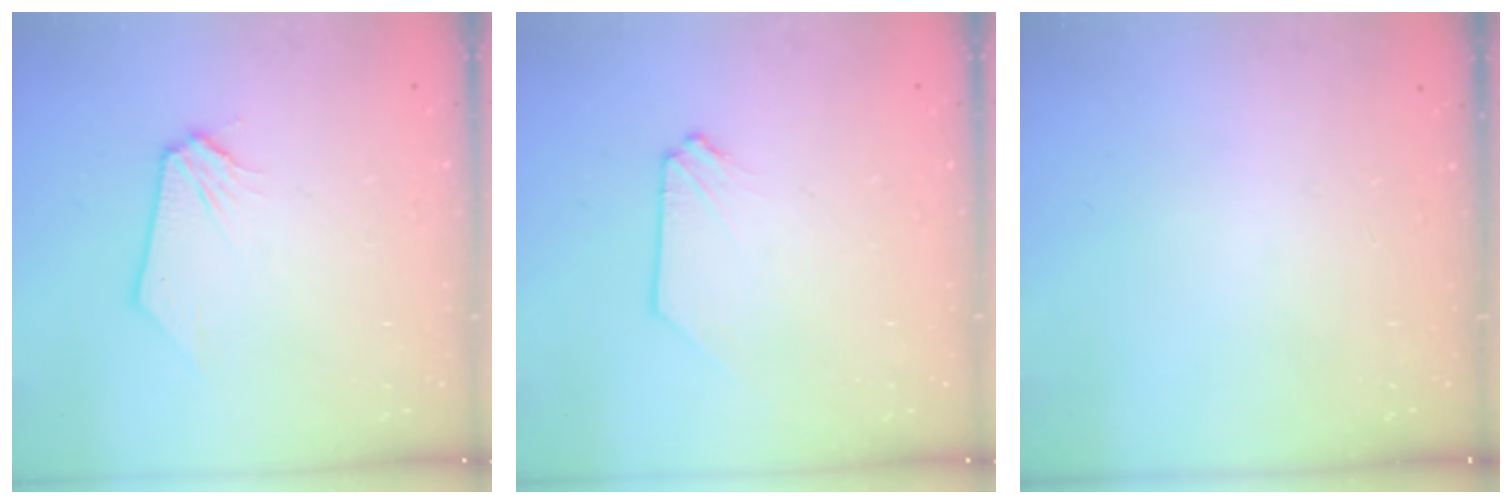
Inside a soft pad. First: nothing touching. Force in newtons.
{"total": 0.0}
{"total": 0.0}